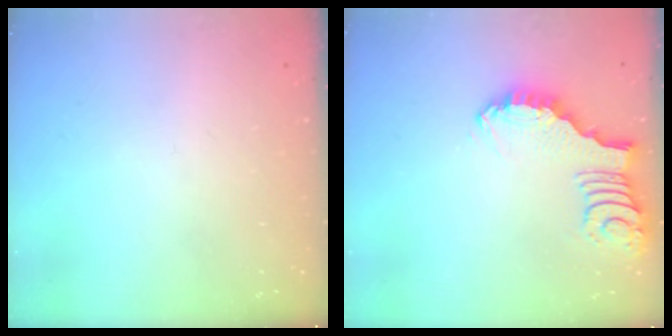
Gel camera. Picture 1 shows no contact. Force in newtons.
{"total": 1.7, "press": 1.6, "slide": 0.4}